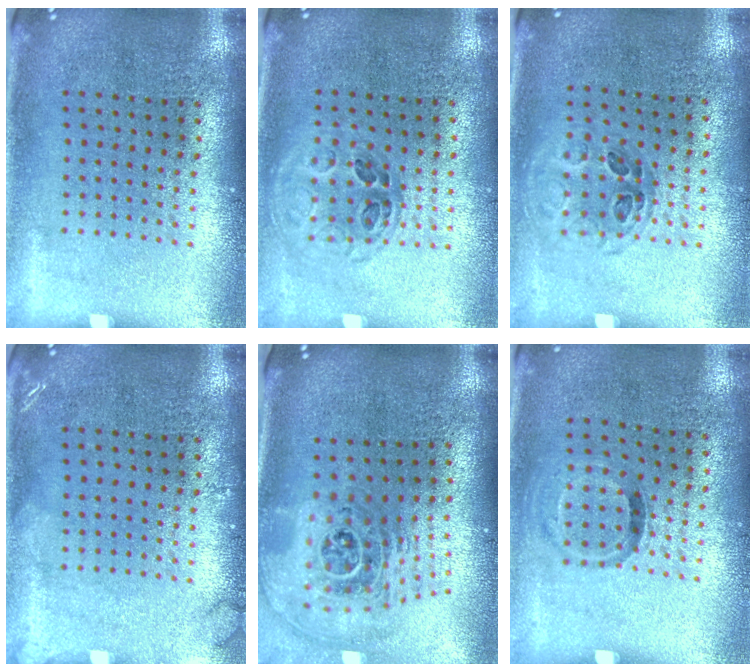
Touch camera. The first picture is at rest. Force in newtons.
{"total": 1.0, "press": 0.9, "slide": 0.4}
{"total": 1.0, "press": 0.7, "slide": 0.6}
{"total": 1.3, "press": 1.3, "slide": 0.2}
{"total": 2.4, "press": 1.6, "slide": 1.7}
{"total": 0.8, "press": 0.5, "slide": 0.6}